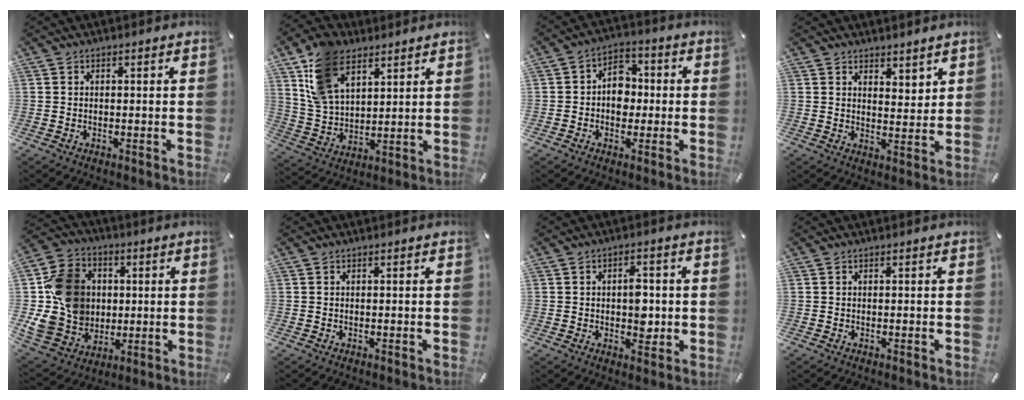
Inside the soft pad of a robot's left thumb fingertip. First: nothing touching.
{"total": 12.8, "force": [7.4, 8.0, 6.8], "torque": [-0.166, -0.012, 0.143]}
{"total": 7.1, "force": [-1.0, 5.9, 3.8], "torque": [-0.051, 0.014, -0.019]}
{"total": 4.3, "force": [3.7, 2.1, -0.2], "torque": [0.016, -0.029, 0.067]}
{"total": 16.4, "force": [0.6, 14.7, 7.3], "torque": [-0.152, 0.009, 0.021]}
{"total": 0.0}
{"total": 6.0, "force": [-0.1, 3.8, 4.7], "torque": [-0.046, -0.007, -0.008]}
{"total": 0.0}